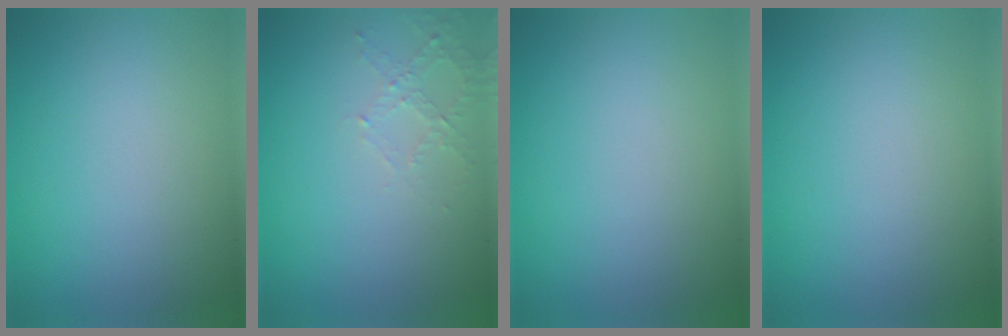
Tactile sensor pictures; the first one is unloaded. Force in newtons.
{"total": 1.8, "press": 1.7, "slide": 0.5}
{"total": 0.0}
{"total": 0.0}